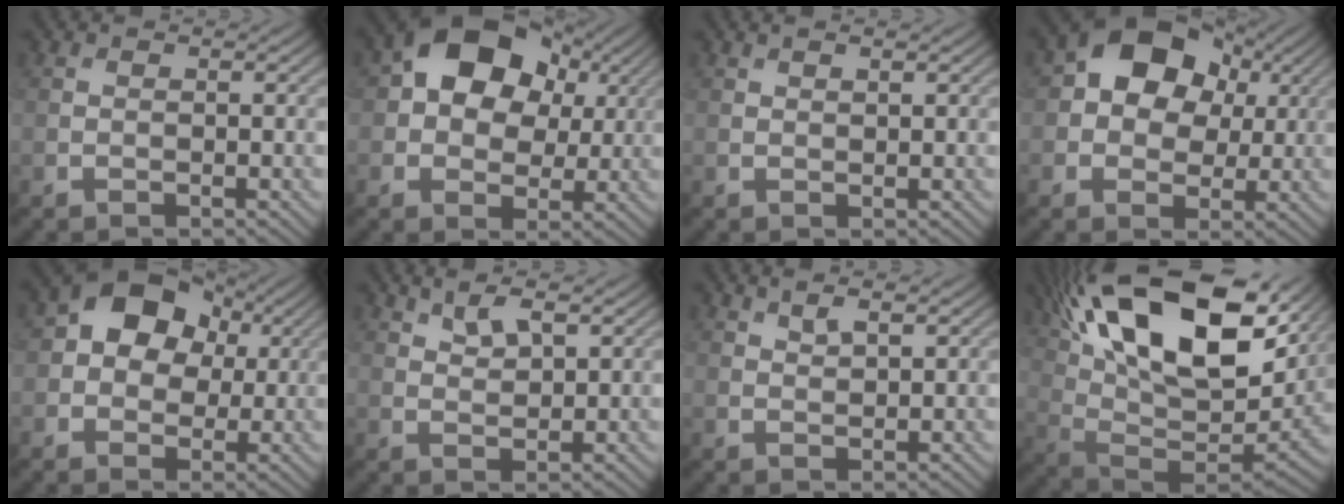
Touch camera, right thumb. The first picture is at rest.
{"total": 12.5, "force": [3.7, 9.1, 7.6], "torque": [-0.142, 0.021, 0.049]}
{"total": 1.0, "force": [0.8, 0.2, 0.6], "torque": [-0.017, 0.002, 0.014]}
{"total": 10.3, "force": [2.8, 7.8, 6.1], "torque": [-0.104, 0.009, 0.029]}
{"total": 8.6, "force": [2.1, 6.6, 5.1], "torque": [-0.084, 0.010, 0.016]}
{"total": 3.4, "force": [2.3, 1.2, 2.3], "torque": [-0.048, -0.002, 0.051]}
{"total": 2.2, "force": [1.5, 0.6, 1.4], "torque": [-0.027, -0.004, 0.036]}
{"total": 22.4, "force": [11.1, 9.8, 16.8], "torque": [-0.313, 0.044, 0.187]}